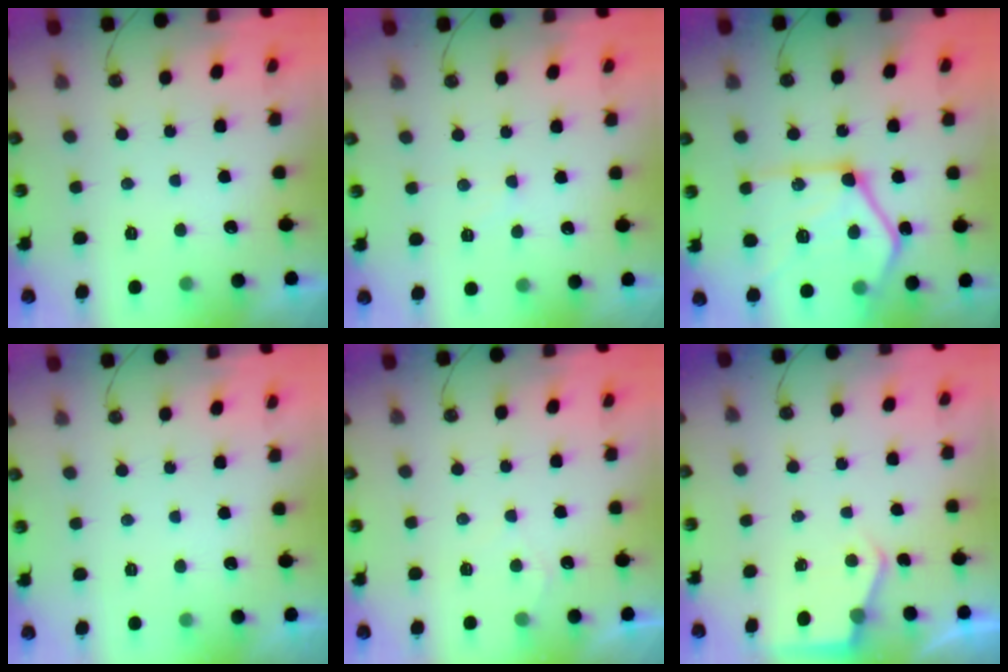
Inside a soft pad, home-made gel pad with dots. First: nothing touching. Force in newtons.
{"total": 6.0, "press": 6.0, "slide": 0.9}
{"total": 24.2, "press": 24.1, "slide": 1.8}
{"total": 0.0}
{"total": 3.4, "press": 3.4, "slide": 0.4}
{"total": 4.3, "press": 4.2, "slide": 0.5}